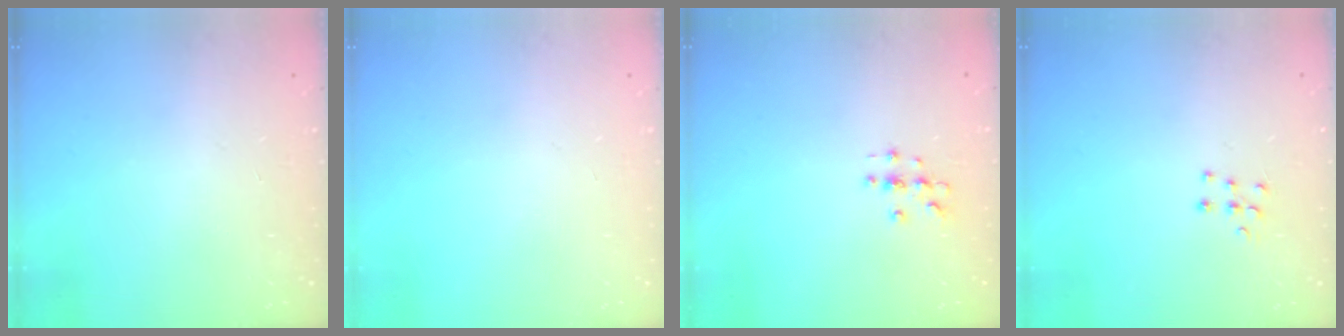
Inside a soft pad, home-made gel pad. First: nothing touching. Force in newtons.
{"total": 0.0}
{"total": 3.1, "press": 3.1, "slide": 0.3}
{"total": 5.3, "press": 5.2, "slide": 0.4}